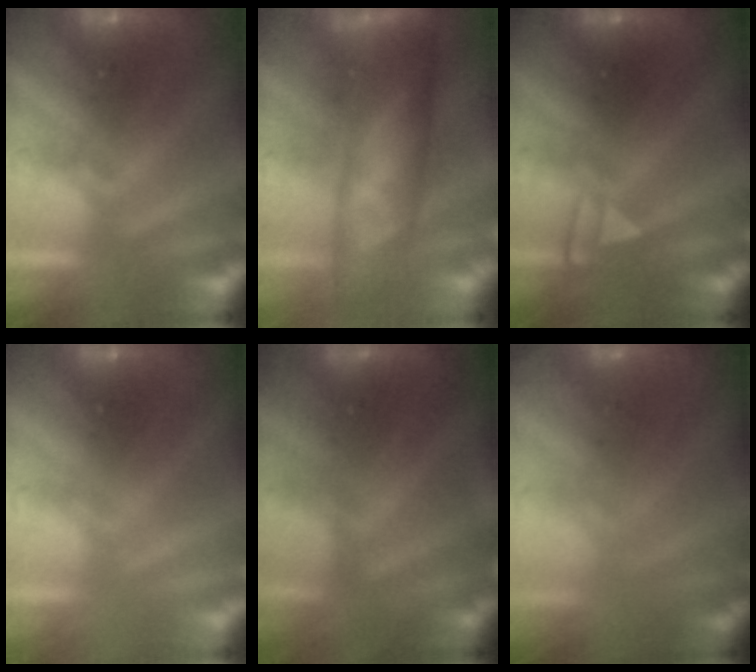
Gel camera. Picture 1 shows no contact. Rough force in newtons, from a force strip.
{"total": 14.6}
{"total": 3.3}
{"total": 3.0}
{"total": 4.9}
{"total": 8.2}